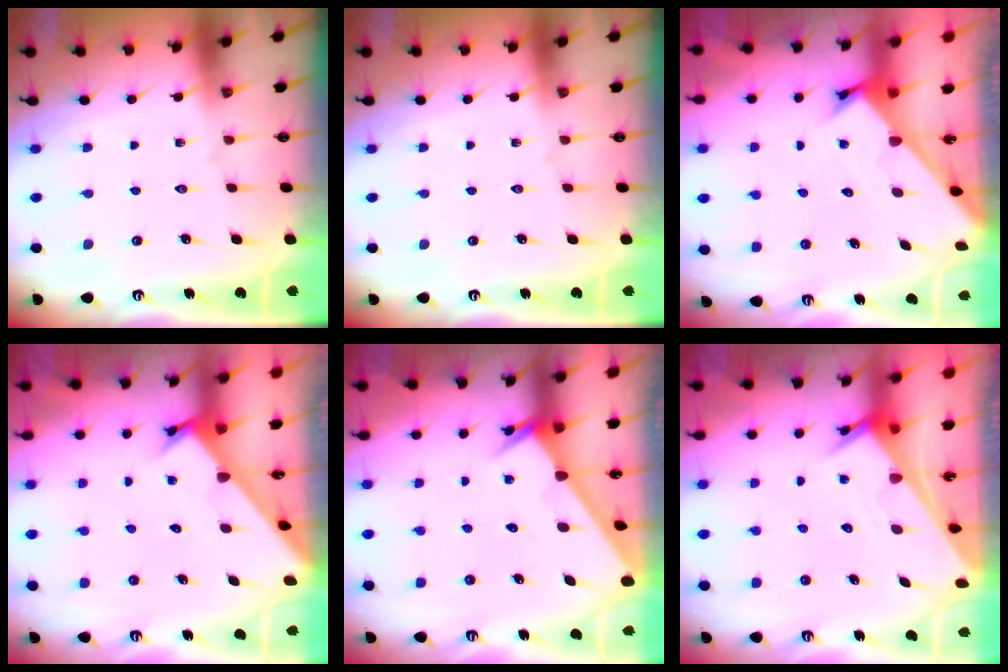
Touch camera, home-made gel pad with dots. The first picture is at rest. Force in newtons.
{"total": 0.0}
{"total": 2.4, "press": 2.4, "slide": 0.2}
{"total": 2.1, "press": 2.1, "slide": 0.2}
{"total": 2.6, "press": 2.6, "slide": 0.1}
{"total": 3.3, "press": 3.2, "slide": 0.2}